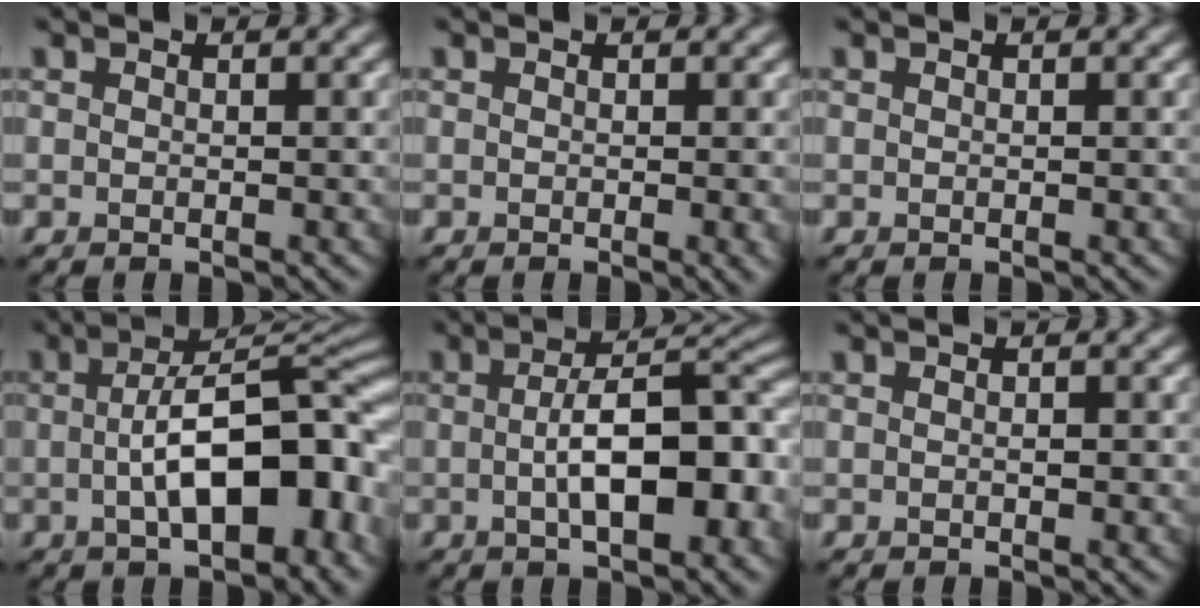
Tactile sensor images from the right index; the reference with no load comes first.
{"total": 1.5, "force": [-0.2, 0.3, 1.4], "torque": [-0.017, -0.004, -0.004]}
{"total": 0.0}
{"total": 11.3, "force": [-1.7, 4.9, 10.0], "torque": [-0.132, 0.009, -0.029]}
{"total": 9.2, "force": [-1.1, 3.6, 8.4], "torque": [-0.113, 0.009, -0.017]}
{"total": 0.8, "force": [0.0, 0.3, 0.7], "torque": [-0.013, 0.000, 0.001]}